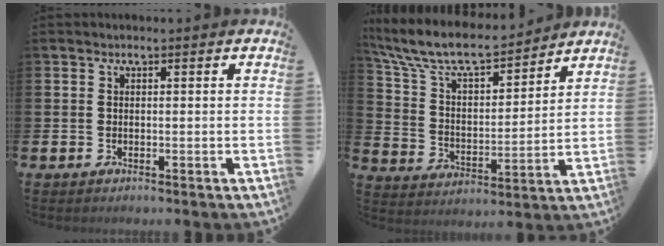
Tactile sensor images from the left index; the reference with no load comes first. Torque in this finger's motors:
{"motor_torque": [0.98, -1.16, 0.88, 0.21]}